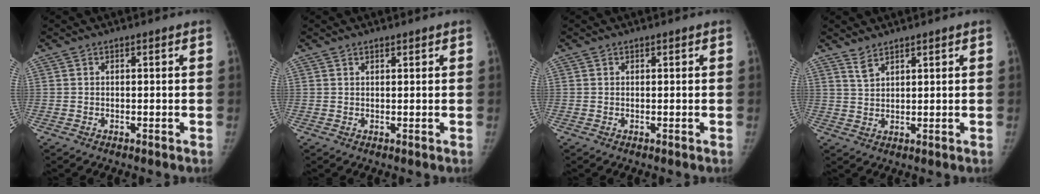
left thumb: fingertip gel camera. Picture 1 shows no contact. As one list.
[{"total": 0.9, "force": [0.7, 0.3, 0.3], "torque": [-0.004, -0.005, 0.011]}, {"total": 0.0}, {"total": 2.9, "force": [2.4, 1.1, 1.0], "torque": [-0.012, -0.015, 0.051]}]